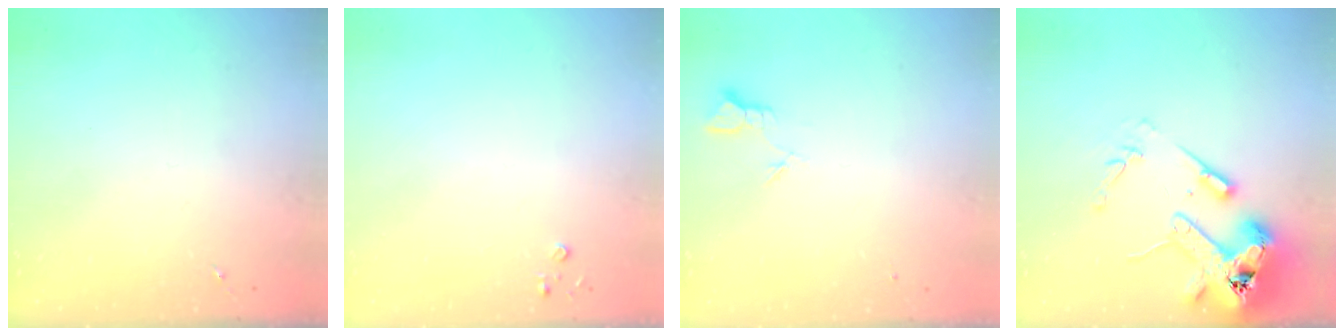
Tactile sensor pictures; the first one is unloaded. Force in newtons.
{"total": 2.2, "press": 2.2, "slide": 0.3}
{"total": 1.8, "press": 1.8, "slide": 0.0}
{"total": 15.1, "press": 15.0, "slide": 2.1}